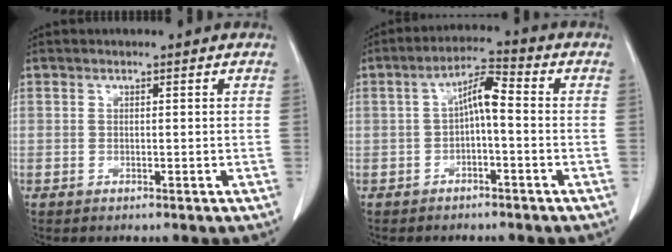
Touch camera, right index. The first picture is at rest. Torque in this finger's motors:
{"motor_torque": [0.82, -0.32, 0.43, 0.09]}